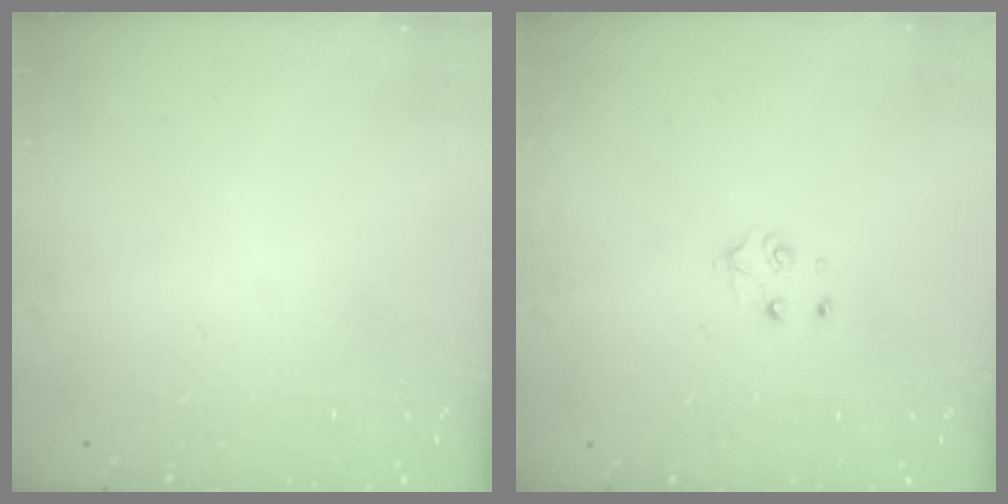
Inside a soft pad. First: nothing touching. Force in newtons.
{"total": 3.9, "press": 3.8, "slide": 0.5}